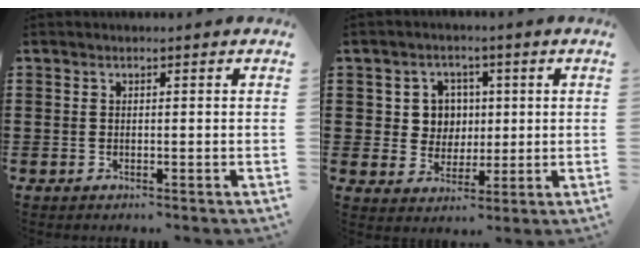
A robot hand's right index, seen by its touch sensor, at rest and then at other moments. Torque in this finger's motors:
{"motor_torque": [0.27, 0.27, 0.15, 0.04]}